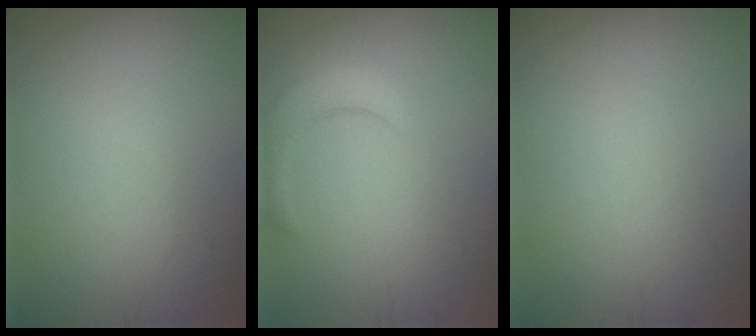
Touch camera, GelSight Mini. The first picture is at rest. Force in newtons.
{"total": 3.4, "press": 3.4, "slide": 0.4}
{"total": 0.0}